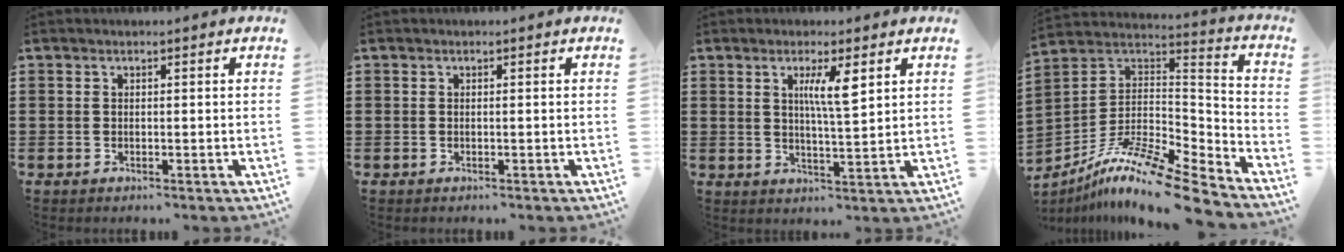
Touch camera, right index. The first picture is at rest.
{"total": 0.0}
{"total": 5.3, "force": [2.2, 0.8, 4.7], "torque": [-0.100, 0.005, 0.033]}
{"total": 12.8, "force": [-9.9, 1.6, 7.9], "torque": [-0.149, 0.011, -0.192]}